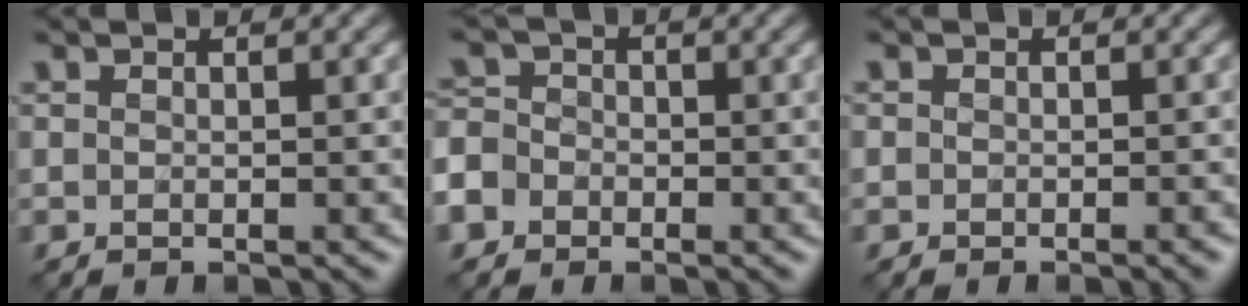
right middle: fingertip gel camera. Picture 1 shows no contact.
{"total": 5.4, "force": [-2.9, 4.2, 1.7], "torque": [-0.037, -0.005, -0.070]}
{"total": 1.1, "force": [-0.6, 0.9, 0.3], "torque": [0.004, -0.005, -0.011]}